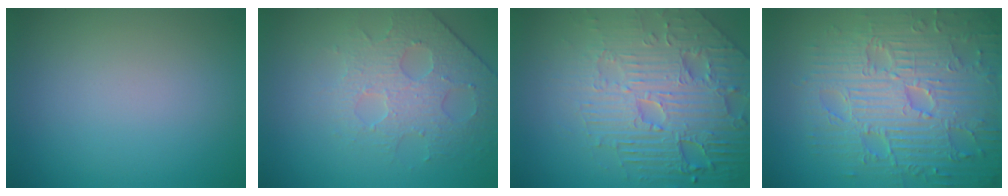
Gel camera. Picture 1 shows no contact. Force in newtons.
{"total": 4.3, "press": 3.5, "slide": 2.5}
{"total": 8.6, "press": 6.3, "slide": 5.9}
{"total": 10.0, "press": 6.9, "slide": 7.2}